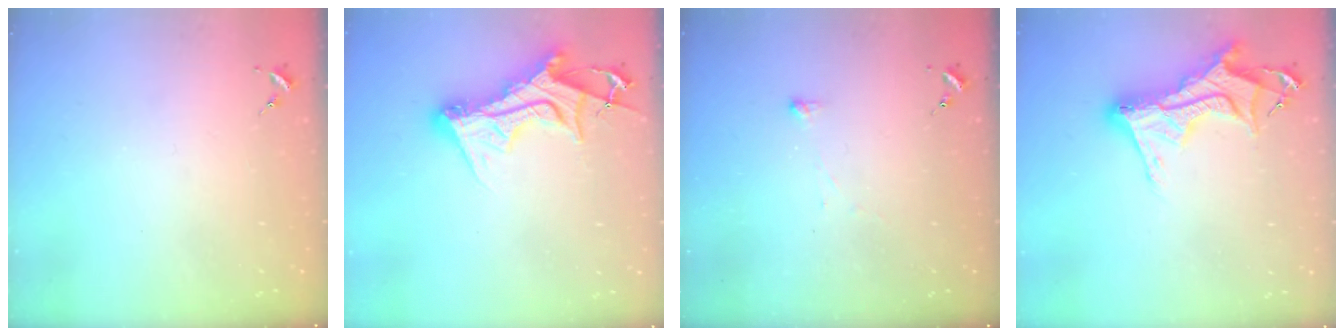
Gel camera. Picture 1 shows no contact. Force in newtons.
{"total": 14.9, "press": 14.8, "slide": 1.5}
{"total": 2.9, "press": 2.9, "slide": 0.3}
{"total": 15.8, "press": 15.7, "slide": 1.5}